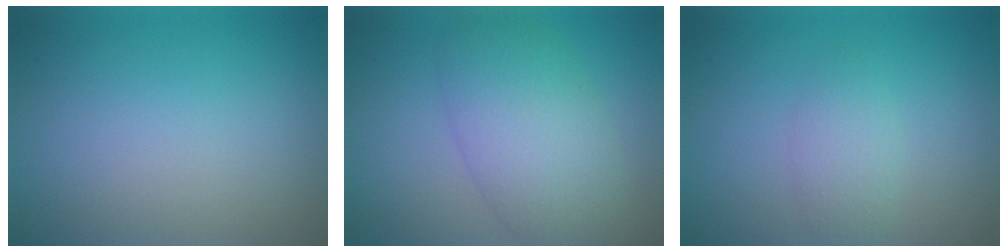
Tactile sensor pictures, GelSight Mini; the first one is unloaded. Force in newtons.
{"total": 6.4, "press": 6.4, "slide": 0.3}
{"total": 2.0, "press": 2.0, "slide": 0.1}